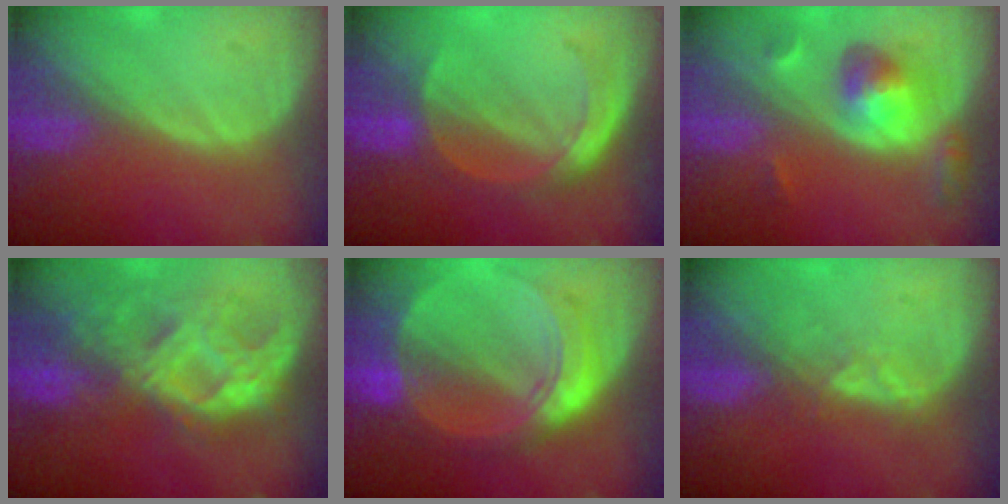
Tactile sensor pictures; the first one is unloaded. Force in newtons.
{"total": 5.7, "press": 5.2, "slide": 2.5}
{"total": 5.9, "press": 5.6, "slide": 1.8}
{"total": 9.5, "press": 8.9, "slide": 3.5}
{"total": 8.7, "press": 8.7, "slide": 0.7}
{"total": 2.6, "press": 2.5, "slide": 0.8}